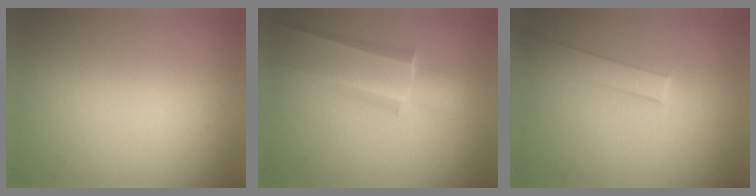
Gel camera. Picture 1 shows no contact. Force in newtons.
{"total": 2.6}
{"total": 1.5}